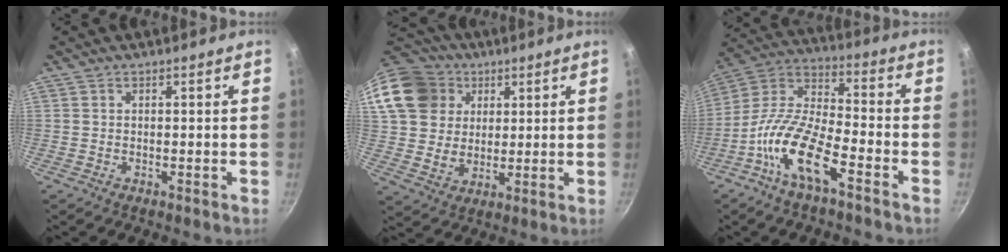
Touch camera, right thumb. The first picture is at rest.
{"total": 17.6, "force": [6.3, 14.5, 7.9], "torque": [-0.145, 0.013, 0.118]}
{"total": 15.1, "force": [-7.7, 5.2, 11.9], "torque": [-0.227, 0.056, -0.166]}